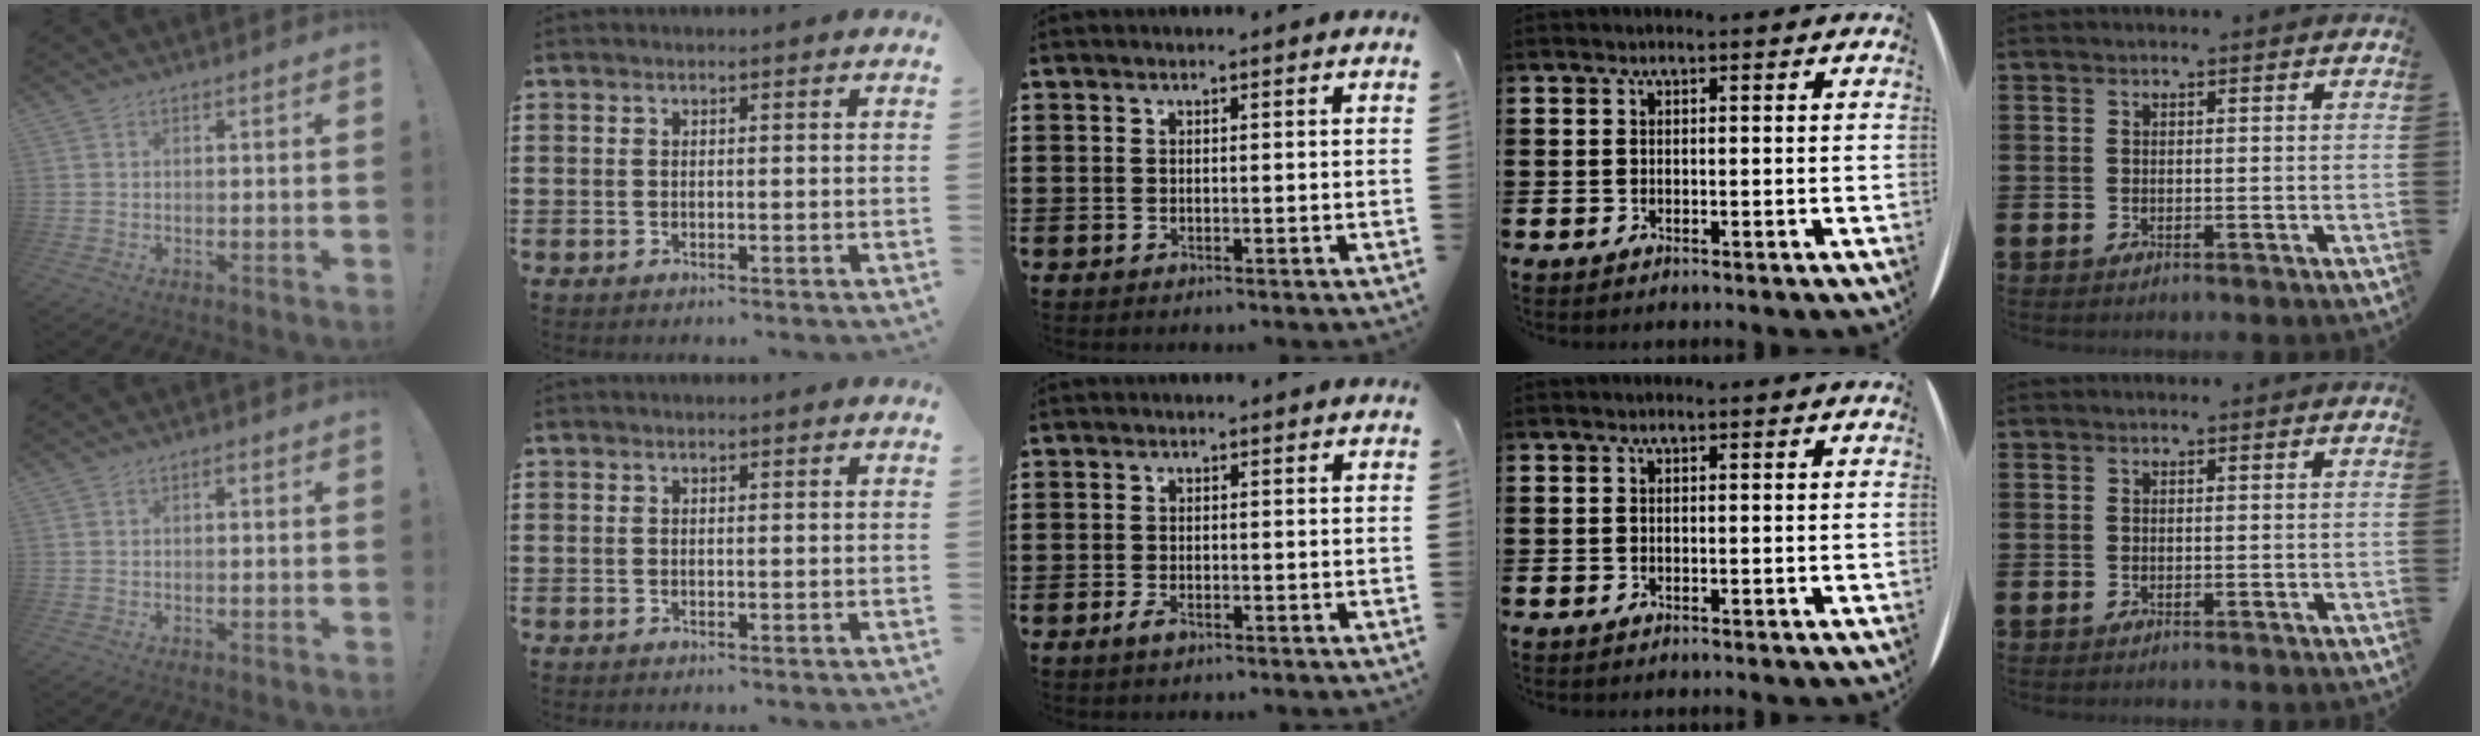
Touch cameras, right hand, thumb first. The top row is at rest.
{"thumb": {"total": 0.7, "force": [-0.3, 0.4, 0.6], "torque": [-0.011, 0.005, -0.006]}, "middle": {"total": 1.7, "force": [-0.9, 0.6, 1.3], "torque": [-0.033, -0.005, -0.019]}}